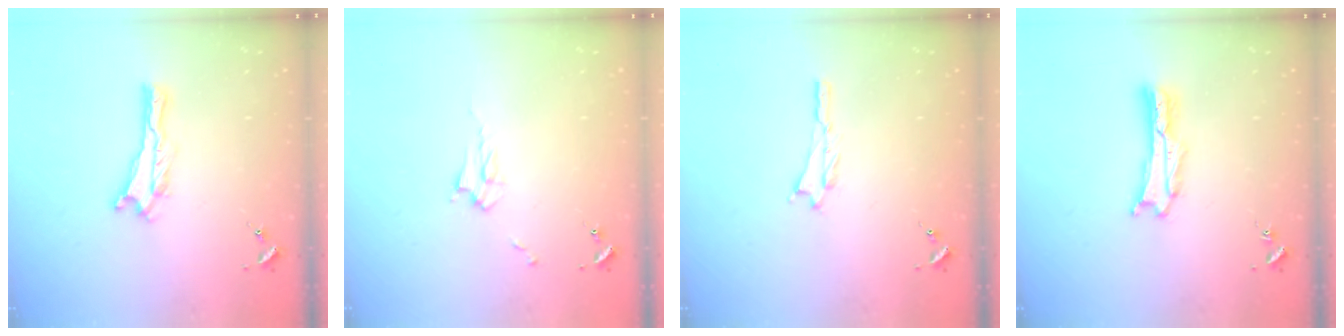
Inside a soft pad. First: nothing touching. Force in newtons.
{"total": 2.9, "press": 2.9, "slide": 0.4}
{"total": 0.7, "press": 0.7, "slide": 0.1}
{"total": 1.4, "press": 1.4, "slide": 0.0}